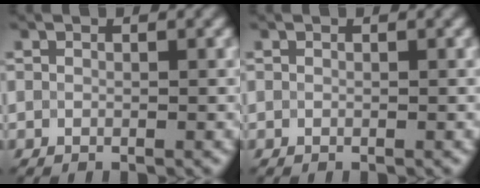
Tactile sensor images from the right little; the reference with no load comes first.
{"total": 0.0}